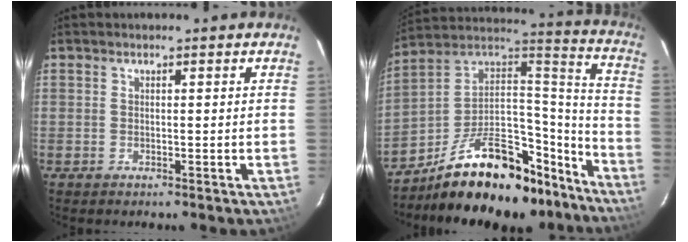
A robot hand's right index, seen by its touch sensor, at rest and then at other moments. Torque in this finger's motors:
{"motor_torque": [1.18, -0.95, 1.05, 0.21]}